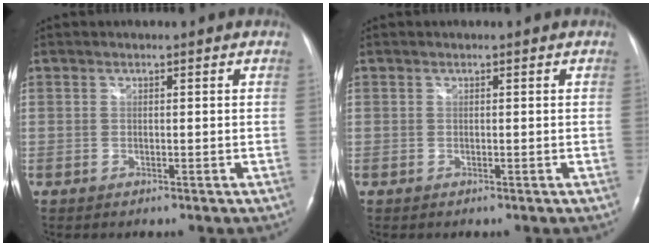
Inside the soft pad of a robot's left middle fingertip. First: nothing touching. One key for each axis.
{"total": 0.0}